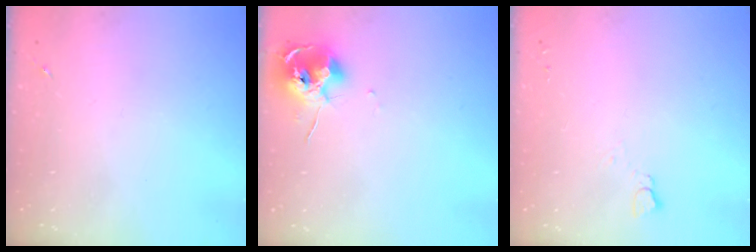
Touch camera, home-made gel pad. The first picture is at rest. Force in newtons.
{"total": 10.5, "press": 10.4, "slide": 1.0}
{"total": 2.8, "press": 2.7, "slide": 0.3}